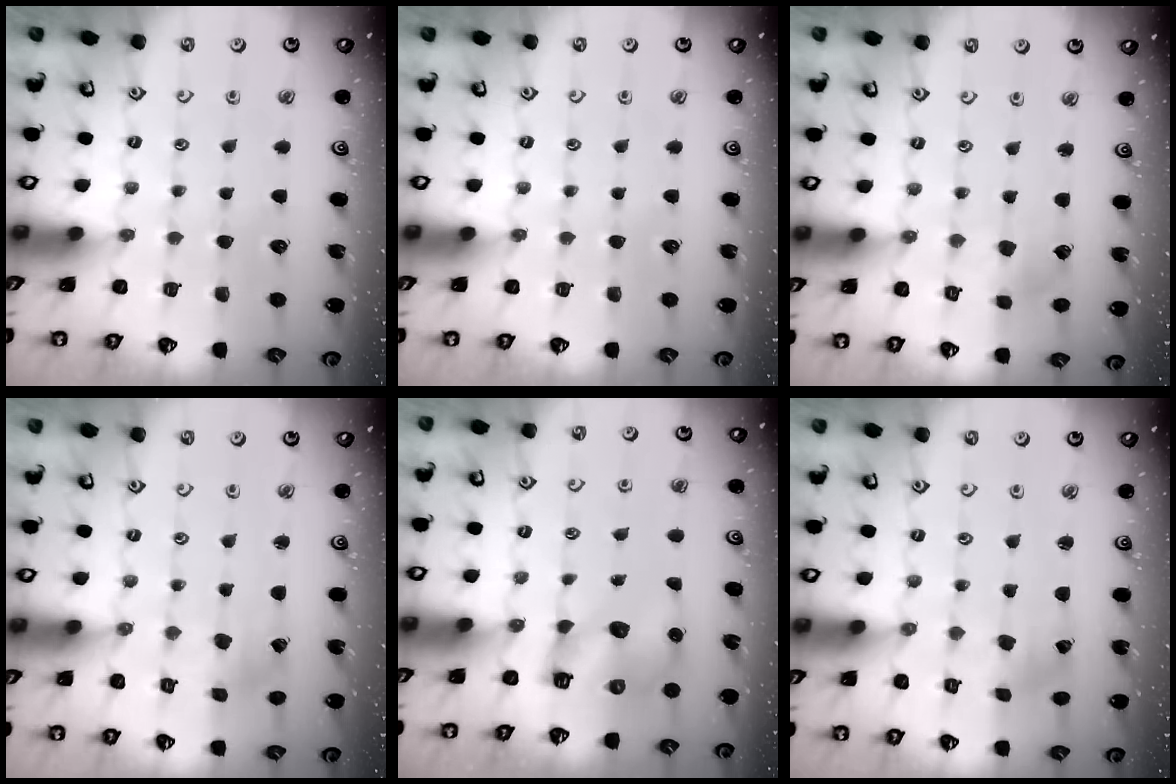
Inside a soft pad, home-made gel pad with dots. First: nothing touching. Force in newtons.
{"total": 0.0}
{"total": 2.0, "press": 2.0, "slide": 0.2}
{"total": 0.8, "press": 0.7, "slide": 0.3}
{"total": 7.4, "press": 7.3, "slide": 0.9}
{"total": 1.5, "press": 1.5, "slide": 0.2}